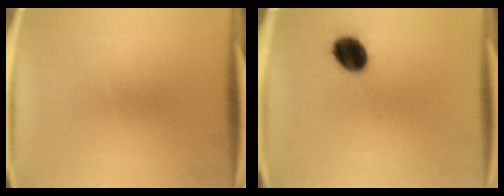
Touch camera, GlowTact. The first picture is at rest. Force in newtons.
{"total": 9.3}